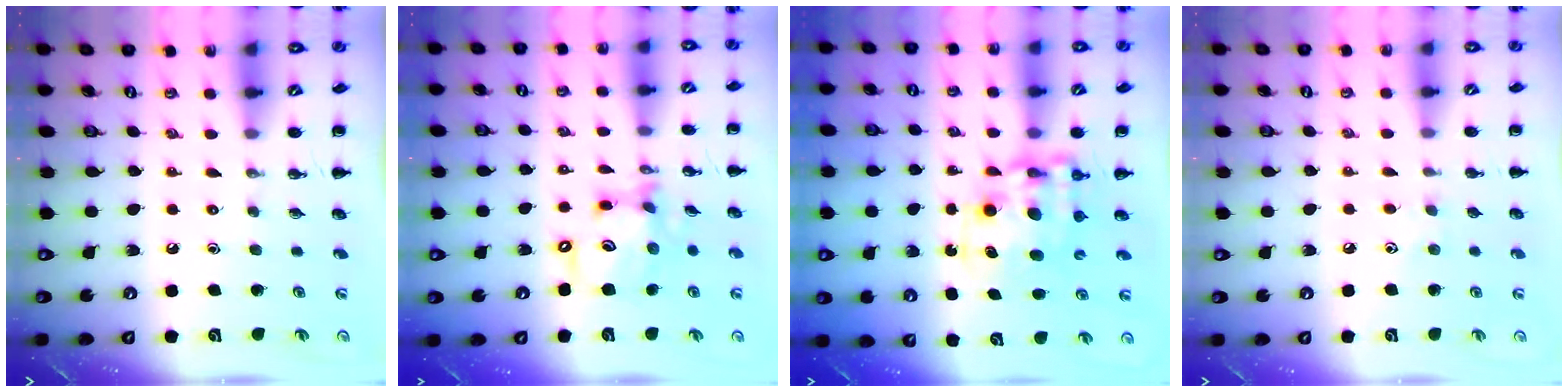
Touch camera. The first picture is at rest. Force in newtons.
{"total": 14.4, "press": 14.0, "slide": 3.1}
{"total": 11.1, "press": 10.7, "slide": 2.8}
{"total": 4.2, "press": 4.0, "slide": 1.2}